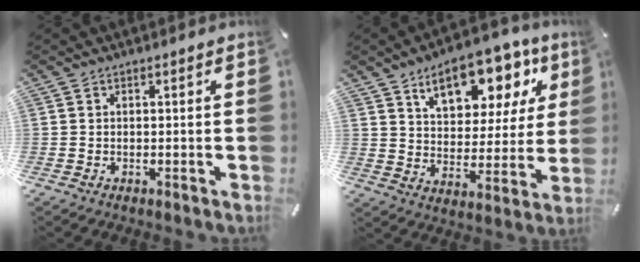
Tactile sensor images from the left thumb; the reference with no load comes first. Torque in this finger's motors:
{"motor_torque": [2.51, 2.51, 1.39, -1.38, 0.16]}